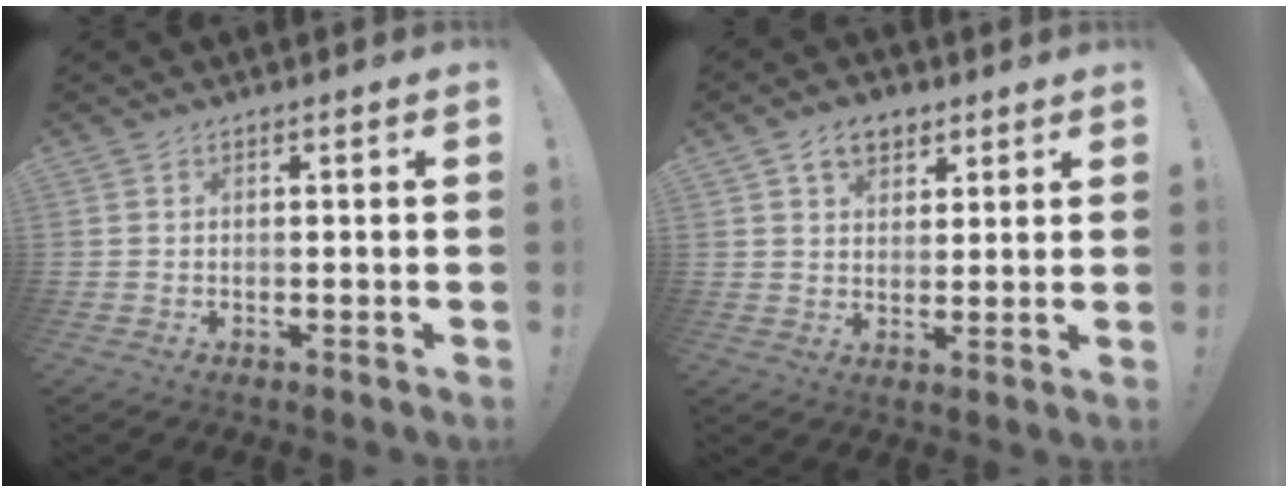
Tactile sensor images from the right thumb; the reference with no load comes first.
{"total": 7.1, "force": [4.2, 4.9, 3.0], "torque": [-0.043, -0.012, 0.078]}